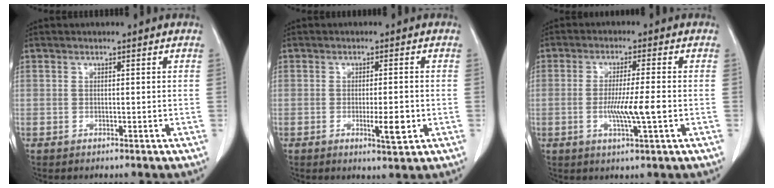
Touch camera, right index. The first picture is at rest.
{"total": 4.1, "force": [-1.1, 0.6, 3.9], "torque": [-0.058, -0.004, -0.014]}
{"total": 6.3, "force": [-1.4, -0.2, 6.2], "torque": [-0.110, -0.011, -0.025]}